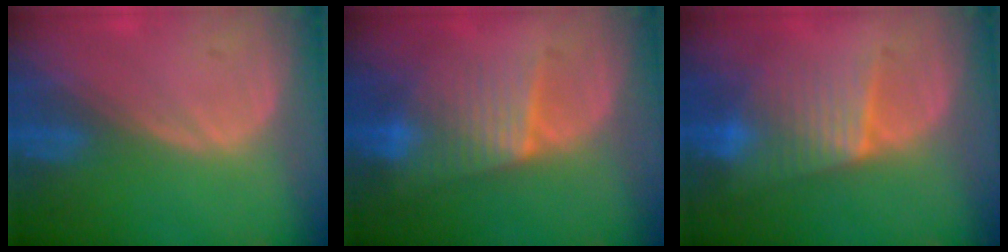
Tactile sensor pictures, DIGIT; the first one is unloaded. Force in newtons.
{"total": 6.3, "press": 6.3, "slide": 0.9}
{"total": 6.3, "press": 6.3, "slide": 0.8}